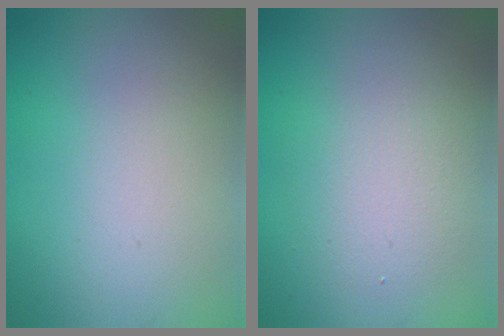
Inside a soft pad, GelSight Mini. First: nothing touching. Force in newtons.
{"total": 3.6, "press": 3.6, "slide": 0.1}